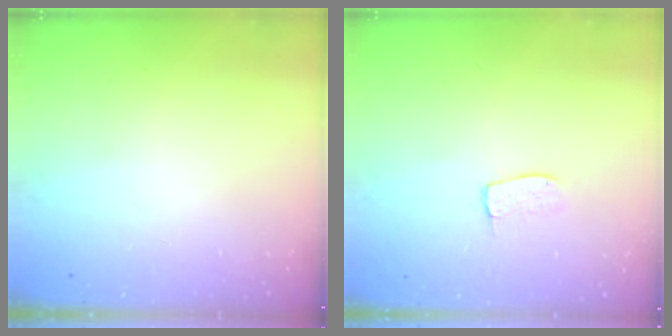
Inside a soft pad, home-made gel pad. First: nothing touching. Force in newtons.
{"total": 4.2, "press": 4.2, "slide": 0.2}